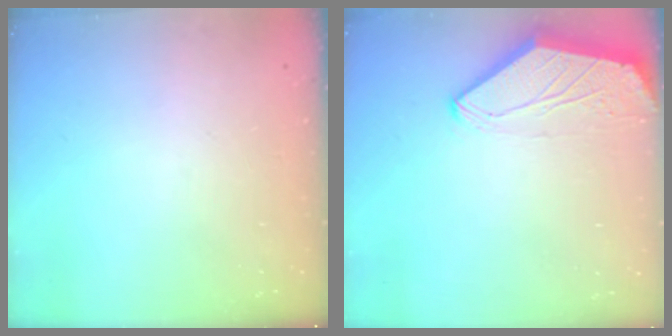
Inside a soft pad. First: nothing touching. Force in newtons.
{"total": 0.0}